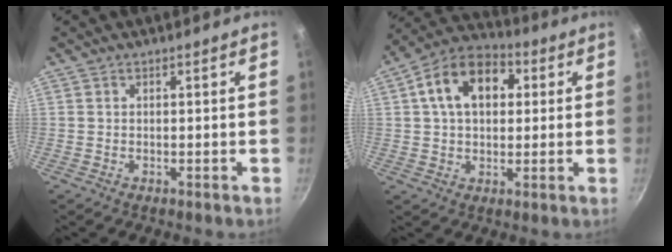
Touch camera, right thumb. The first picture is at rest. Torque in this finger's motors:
{"motor_torque": [0.59, 3.03, 1.45, -0.08, 0.11]}